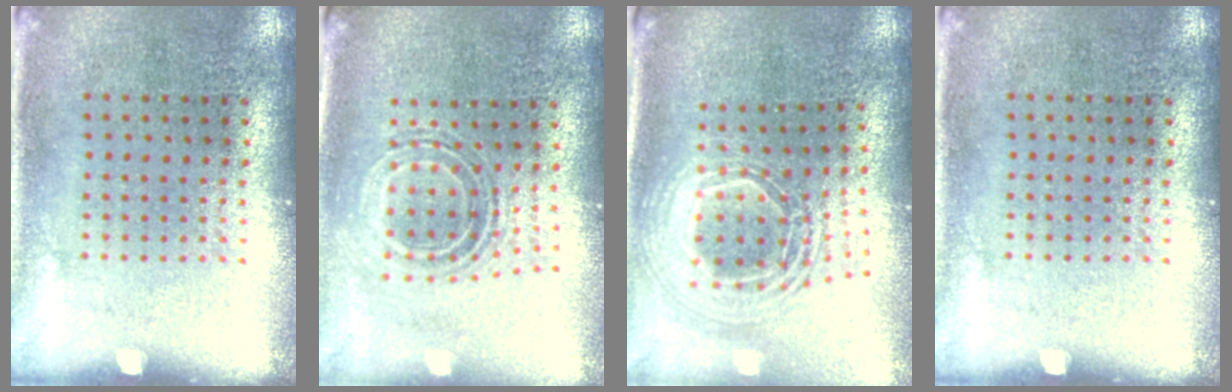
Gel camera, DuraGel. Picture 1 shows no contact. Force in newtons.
{"total": 0.8, "press": 0.8, "slide": 0.1}
{"total": 2.3, "press": 1.7, "slide": 1.6}
{"total": 0.0}